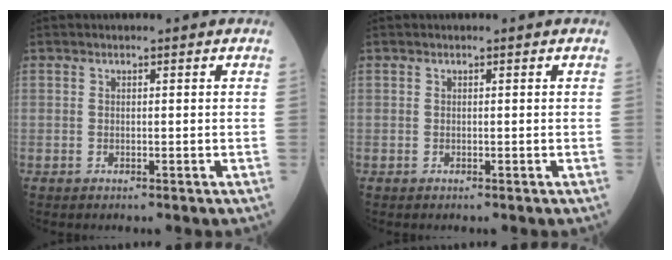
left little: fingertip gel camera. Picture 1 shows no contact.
{"total": 0.0}